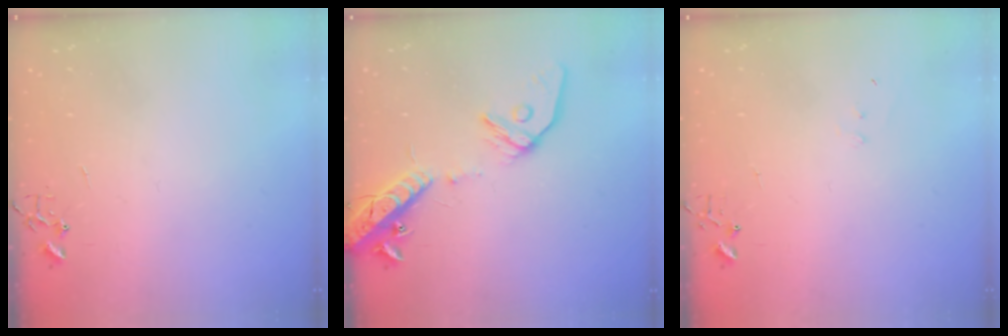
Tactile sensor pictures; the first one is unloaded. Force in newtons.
{"total": 16.7, "press": 16.3, "slide": 3.5}
{"total": 4.9, "press": 4.9, "slide": 0.3}